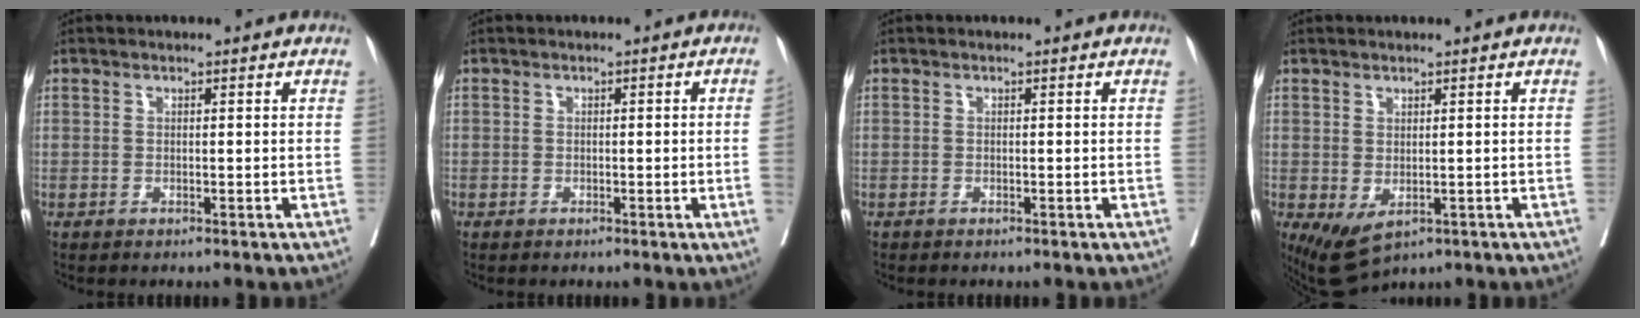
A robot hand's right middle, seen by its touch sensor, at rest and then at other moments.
{"total": 1.7, "force": [-0.4, -0.1, 1.6], "torque": [-0.021, 0.005, -0.005]}
{"total": 0.0}
{"total": 4.7, "force": [-1.5, 2.3, 3.8], "torque": [-0.063, -0.011, -0.005]}